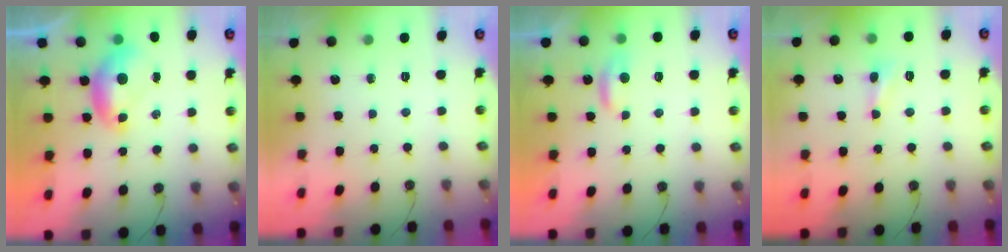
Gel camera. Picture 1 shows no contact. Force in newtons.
{"total": 0.0}
{"total": 2.4, "press": 2.3, "slide": 0.4}
{"total": 2.4, "press": 2.3, "slide": 0.4}